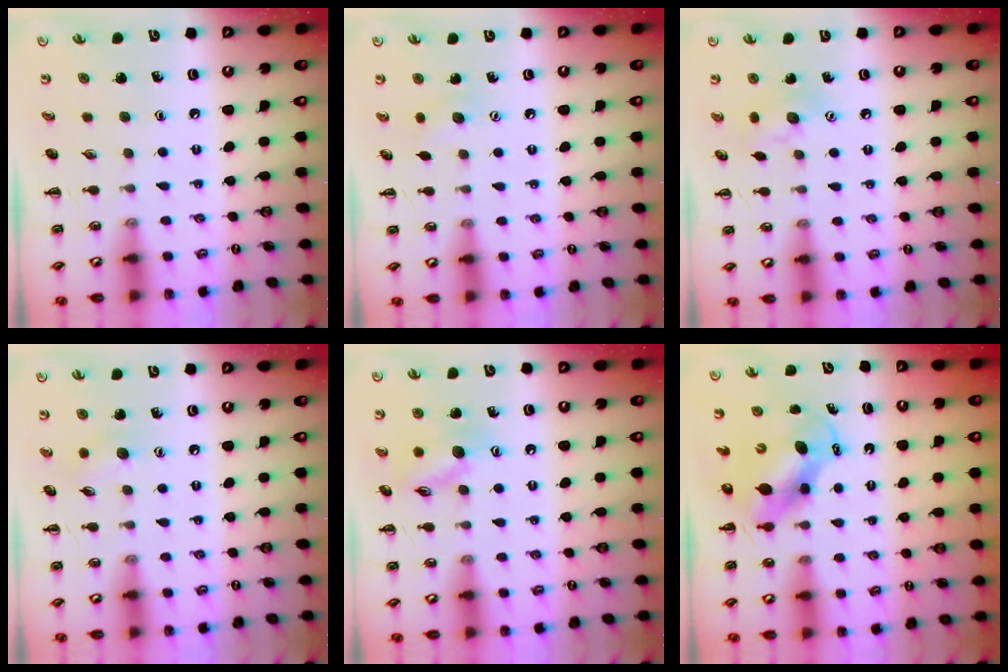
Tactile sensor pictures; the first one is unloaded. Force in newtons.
{"total": 5.0, "press": 4.9, "slide": 1.1}
{"total": 7.8, "press": 7.7, "slide": 1.1}
{"total": 6.3, "press": 6.1, "slide": 1.7}
{"total": 11.1, "press": 11.1, "slide": 1.0}
{"total": 6.4, "press": 6.3, "slide": 0.9}